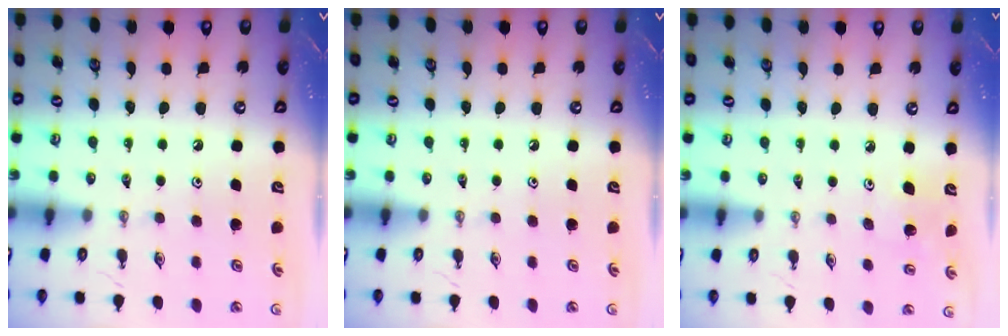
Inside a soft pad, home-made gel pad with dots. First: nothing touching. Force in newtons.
{"total": 0.0}
{"total": 5.6, "press": 5.3, "slide": 2.0}